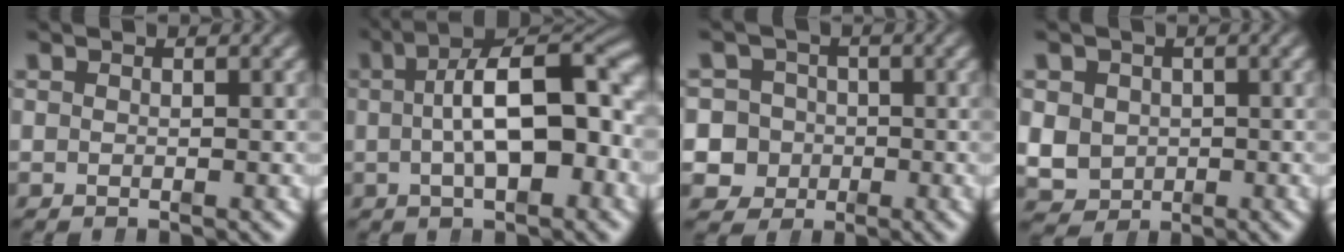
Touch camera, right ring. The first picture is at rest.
{"total": 8.6, "force": [-0.2, 3.0, 8.1], "torque": [-0.113, 0.005, 0.002]}
{"total": 10.6, "force": [-2.6, 9.9, 2.7], "torque": [-0.080, -0.048, -0.041]}
{"total": 6.2, "force": [-1.0, 5.6, 2.4], "torque": [-0.060, -0.029, -0.006]}